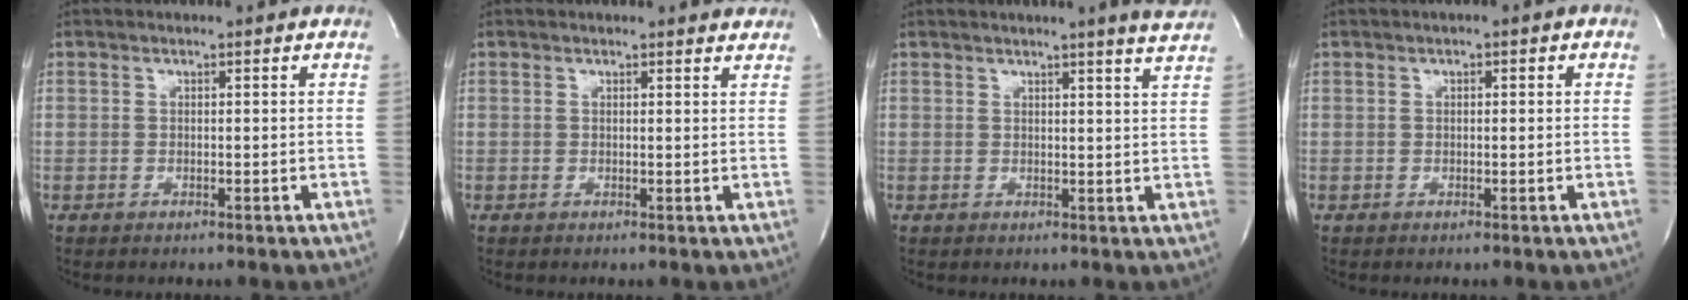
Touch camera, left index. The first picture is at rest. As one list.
[{"total": 4.0, "force": [3.8, 0.7, 0.7], "torque": [-0.011, -0.005, 0.027]}, {"total": 5.3, "force": [4.6, -1.0, 2.4], "torque": [-0.034, -0.013, 0.039]}, {"total": 1.3, "force": [0.4, 0.6, 1.1], "torque": [-0.018, 0.008, 0.004]}]